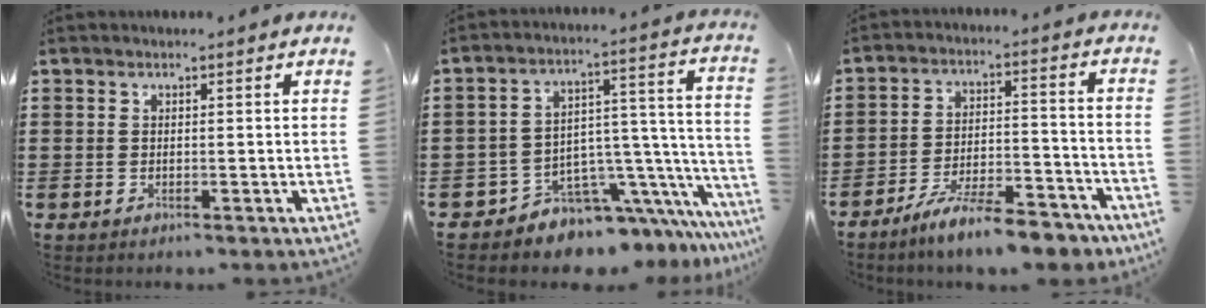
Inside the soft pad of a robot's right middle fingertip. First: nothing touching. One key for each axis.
{"total": 6.2, "fx": -5.1, "fy": 3.4, "fz": 0.9, "tx": -0.022, "ty": -0.008, "tz": -0.094}
{"total": 9.9, "fx": -8.6, "fy": 1.4, "fz": 4.6, "tx": -0.077, "ty": 0.022, "tz": -0.162}